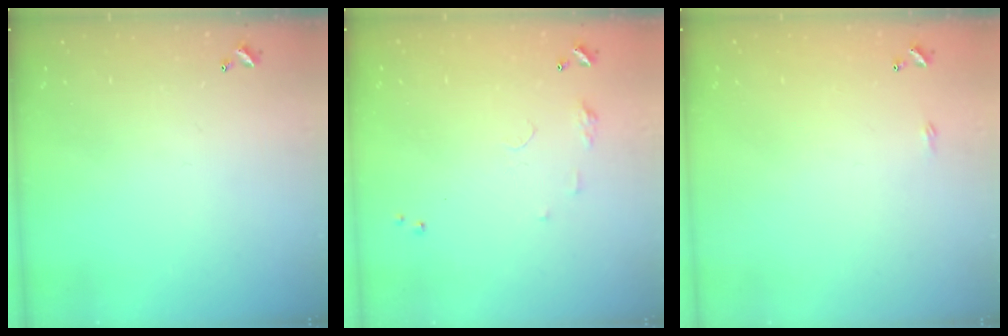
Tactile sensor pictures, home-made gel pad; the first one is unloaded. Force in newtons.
{"total": 6.3, "press": 6.3, "slide": 0.7}
{"total": 2.2, "press": 2.1, "slide": 0.4}